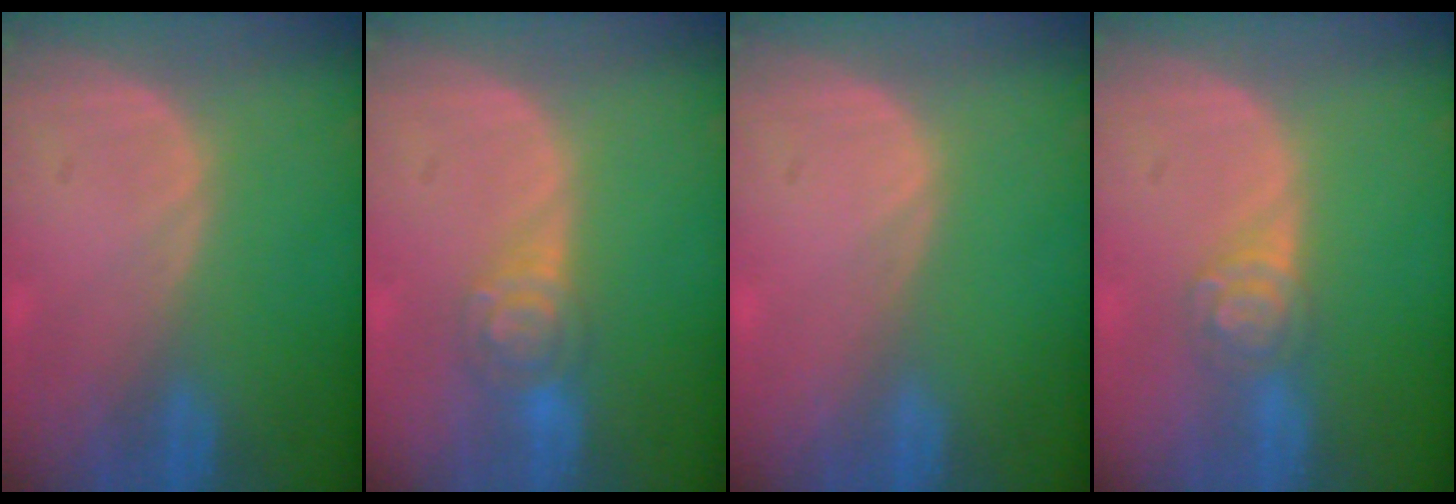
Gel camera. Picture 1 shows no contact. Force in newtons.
{"total": 4.6, "press": 4.5, "slide": 0.8}
{"total": 0.0}
{"total": 4.1, "press": 3.9, "slide": 1.2}